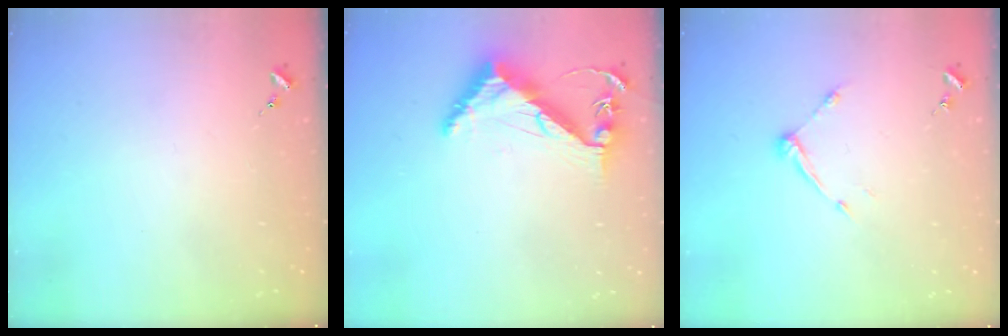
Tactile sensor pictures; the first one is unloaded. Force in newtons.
{"total": 8.7, "press": 8.6, "slide": 0.9}
{"total": 7.3, "press": 7.3, "slide": 0.5}